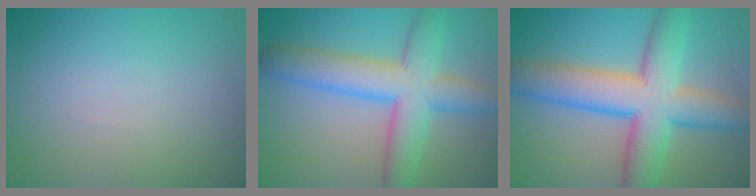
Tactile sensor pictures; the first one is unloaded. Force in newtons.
{"total": 7.9, "press": 7.9, "slide": 0.2}
{"total": 10.1, "press": 10.1, "slide": 0.5}